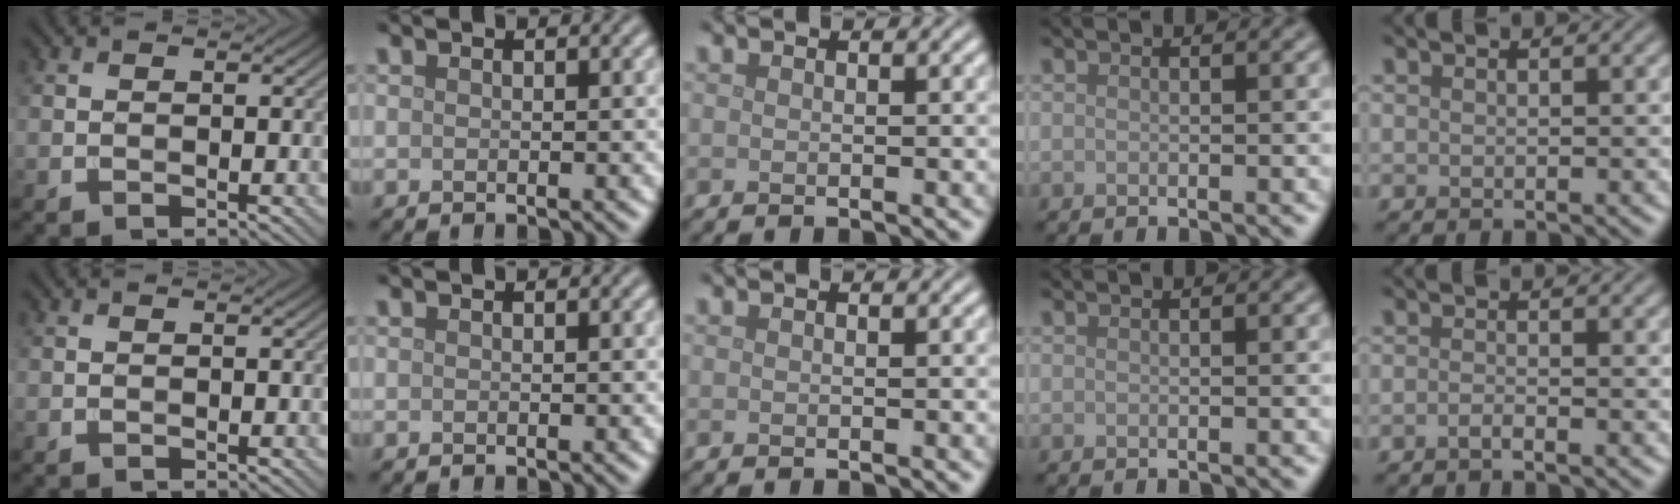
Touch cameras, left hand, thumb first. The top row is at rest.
{"little": {"total": 0.9, "force": [-0.6, 0.2, 0.6], "torque": [-0.011, -0.001, -0.013]}}